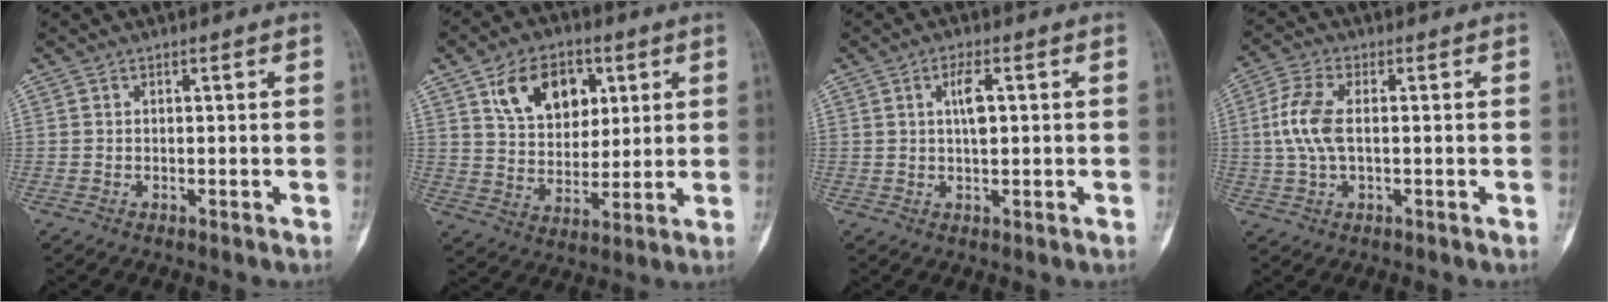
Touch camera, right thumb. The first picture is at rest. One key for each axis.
{"total": 13.5, "fx": 5.6, "fy": 9.1, "fz": 8.2, "tx": -0.095, "ty": -0.019, "tz": 0.101}
{"total": 4.0, "fx": 0.8, "fy": 1.3, "fz": 3.7, "tx": -0.068, "ty": 0.002, "tz": 0.014}
{"total": 7.6, "fx": 0.3, "fy": 3.8, "fz": 6.6, "tx": -0.157, "ty": 0.012, "tz": 0.005}